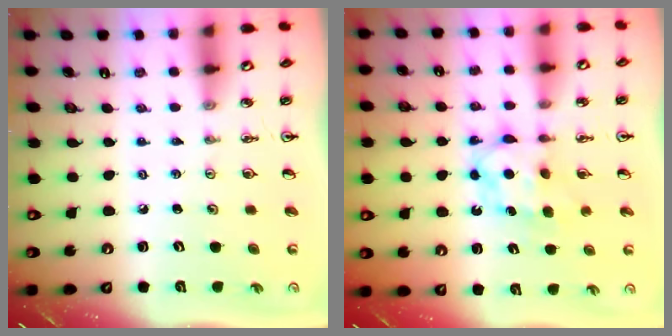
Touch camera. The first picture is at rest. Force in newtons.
{"total": 7.0, "press": 7.0, "slide": 0.5}